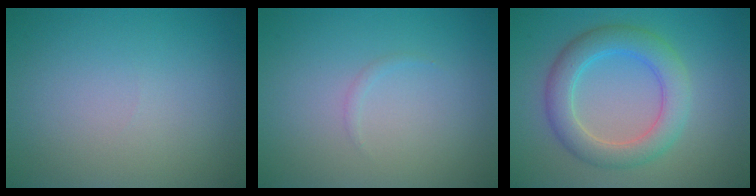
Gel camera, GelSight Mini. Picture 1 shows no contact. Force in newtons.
{"total": 0.5, "press": 0.5, "slide": 0.0}
{"total": 4.9, "press": 4.9, "slide": 0.2}